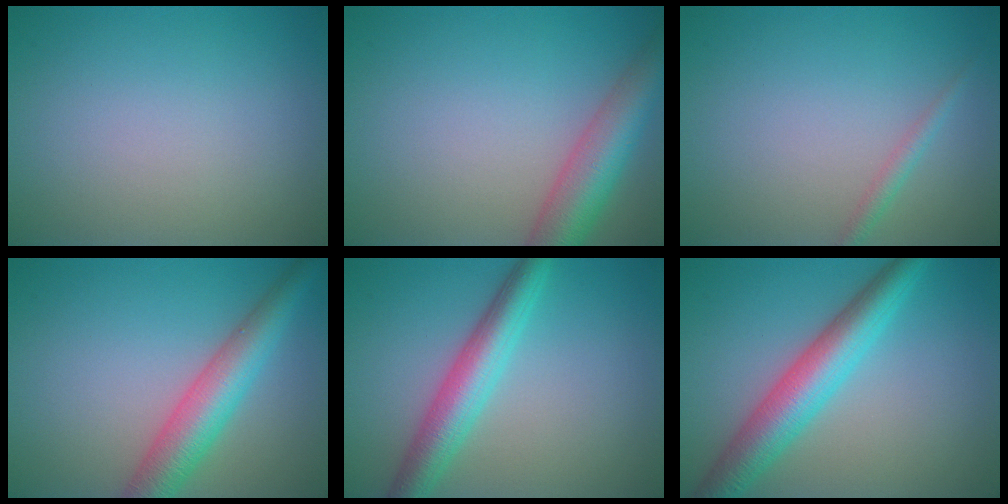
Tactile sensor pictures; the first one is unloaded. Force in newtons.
{"total": 6.1, "press": 6.1, "slide": 0.5}
{"total": 1.2, "press": 1.2, "slide": 0.0}
{"total": 5.8, "press": 5.8, "slide": 0.1}
{"total": 5.0, "press": 5.0, "slide": 0.2}
{"total": 6.3, "press": 6.3, "slide": 0.1}